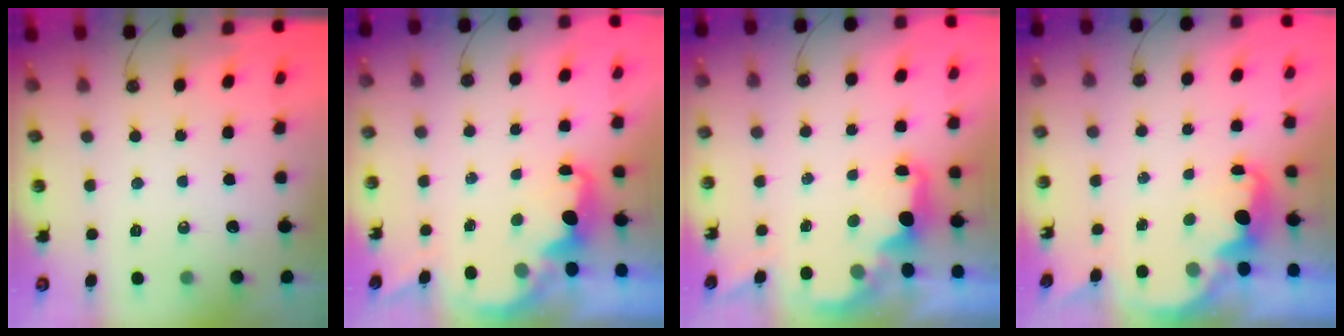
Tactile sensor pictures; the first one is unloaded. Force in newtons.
{"total": 2.5, "press": 2.4, "slide": 0.8}
{"total": 1.8, "press": 1.7, "slide": 0.6}
{"total": 2.7, "press": 2.6, "slide": 0.7}